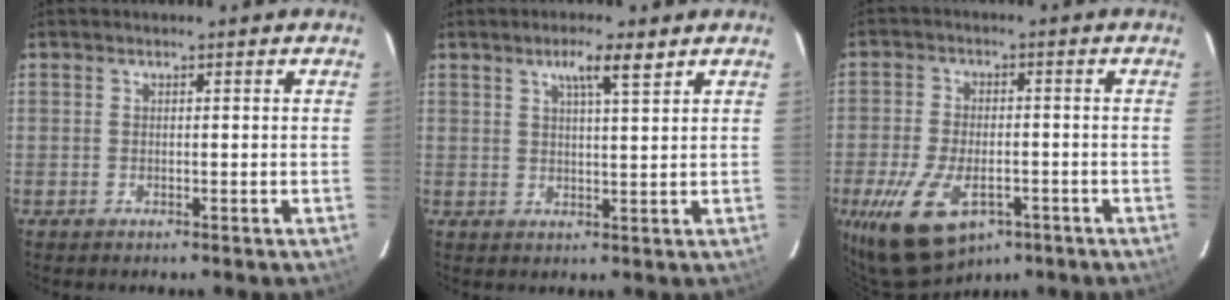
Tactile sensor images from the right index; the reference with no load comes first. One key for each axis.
{"total": 4.6, "fx": 2.9, "fy": 0.4, "fz": 3.6, "tx": -0.059, "ty": 0.002, "tz": 0.047}
{"total": 14.5, "fx": -7.3, "fy": 7.9, "fz": 9.7, "tx": -0.212, "ty": -0.027, "tz": -0.117}